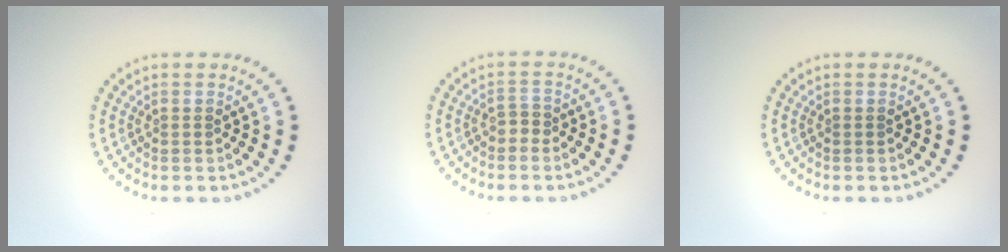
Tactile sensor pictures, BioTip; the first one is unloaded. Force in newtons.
{"total": 1.0, "press": 0.8, "slide": 0.5}
{"total": 0.0}